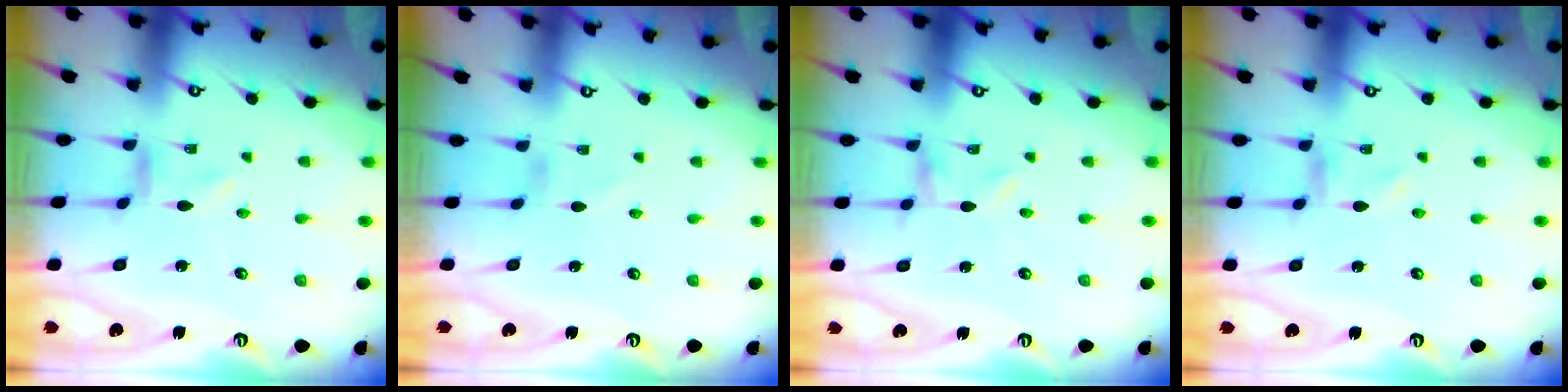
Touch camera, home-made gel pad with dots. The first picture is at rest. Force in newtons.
{"total": 0.0}
{"total": 0.0}
{"total": 0.0}